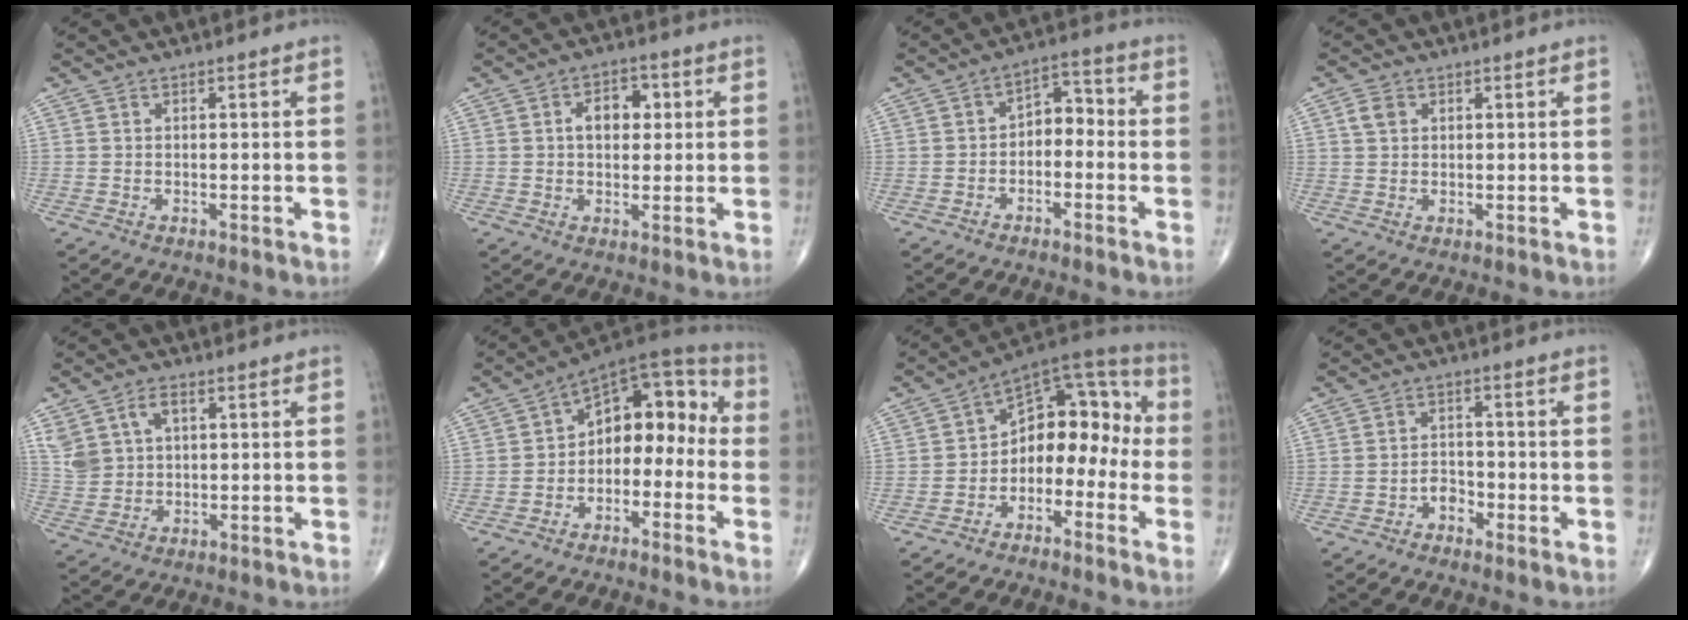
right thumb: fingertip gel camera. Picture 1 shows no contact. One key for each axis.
{"total": 6.2, "fx": 1.1, "fy": 4.1, "fz": 4.5, "tx": -0.044, "ty": 0.010, "tz": 0.012}
{"total": 5.7, "fx": -1.6, "fy": 3.8, "fz": 4.0, "tx": -0.041, "ty": 0.041, "tz": -0.038}
{"total": 2.5, "fx": 0.9, "fy": 1.9, "fz": 1.4, "tx": -0.022, "ty": 0.004, "tz": 0.017}
{"total": 6.5, "fx": 2.6, "fy": 4.2, "fz": 4.2, "tx": -0.075, "ty": -0.003, "tz": 0.060}
{"total": 12.9, "fx": -2.0, "fy": 8.3, "fz": 9.6, "tx": -0.093, "ty": 0.061, "tz": -0.045}
{"total": 13.4, "fx": -3.1, "fy": 9.0, "fz": 9.5, "tx": -0.088, "ty": 0.077, "tz": -0.060}
{"total": 2.8, "fx": -1.7, "fy": 1.8, "fz": 1.2, "tx": -0.003, "ty": 0.014, "tz": -0.034}